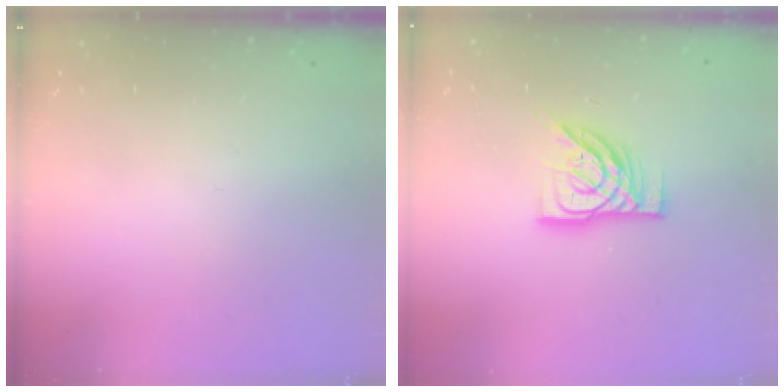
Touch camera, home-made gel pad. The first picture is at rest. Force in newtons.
{"total": 13.3, "press": 13.2, "slide": 1.2}